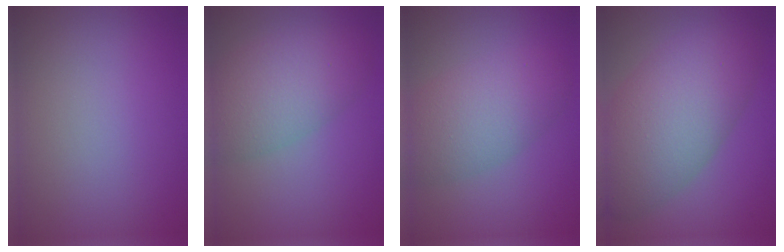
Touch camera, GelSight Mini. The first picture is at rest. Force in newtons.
{"total": 6.1, "press": 6.1, "slide": 0.2}
{"total": 5.5, "press": 5.5, "slide": 0.2}
{"total": 9.1, "press": 9.1, "slide": 0.4}